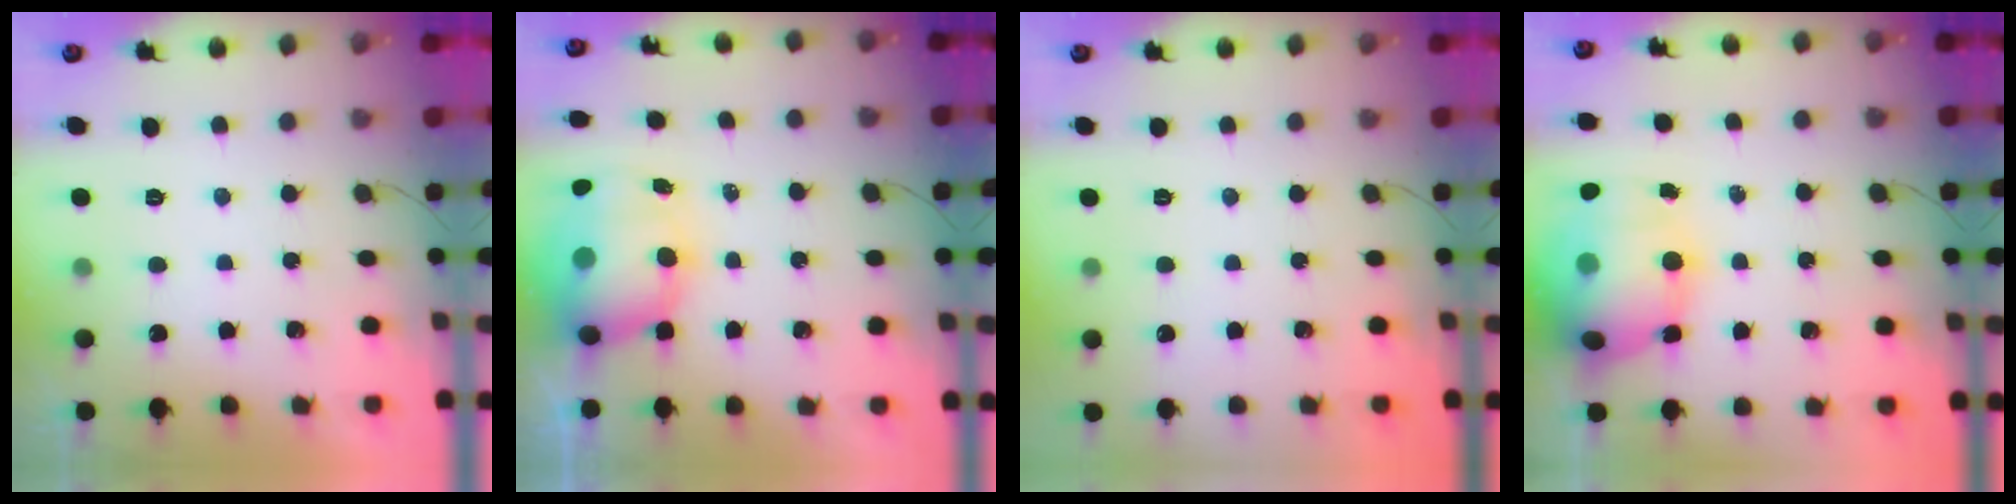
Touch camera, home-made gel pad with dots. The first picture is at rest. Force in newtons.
{"total": 12.1, "press": 11.6, "slide": 3.3}
{"total": 0.0}
{"total": 20.0, "press": 19.4, "slide": 4.8}